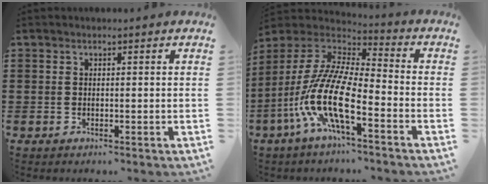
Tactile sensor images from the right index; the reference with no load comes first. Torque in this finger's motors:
{"motor_torque": [2.14, 0.00, 1.05, 0.21]}